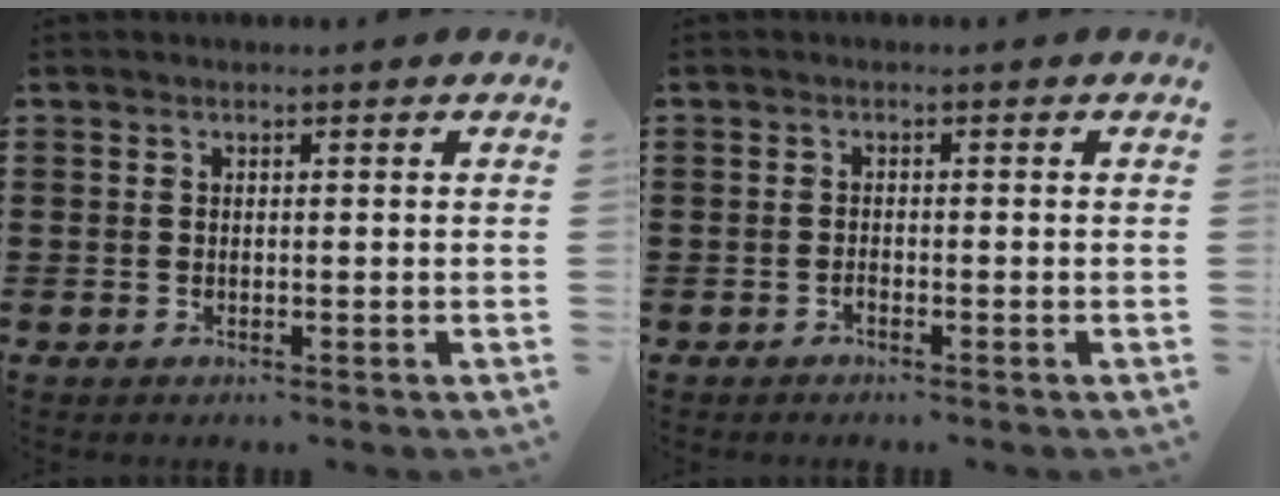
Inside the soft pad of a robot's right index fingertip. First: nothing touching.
{"total": 0.8, "force": [-0.7, 0.1, 0.3], "torque": [-0.009, -0.003, -0.013]}